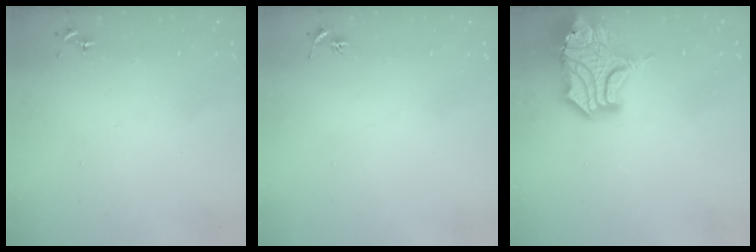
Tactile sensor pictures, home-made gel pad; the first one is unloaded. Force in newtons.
{"total": 3.0, "press": 3.0, "slide": 0.3}
{"total": 16.9, "press": 16.7, "slide": 2.3}